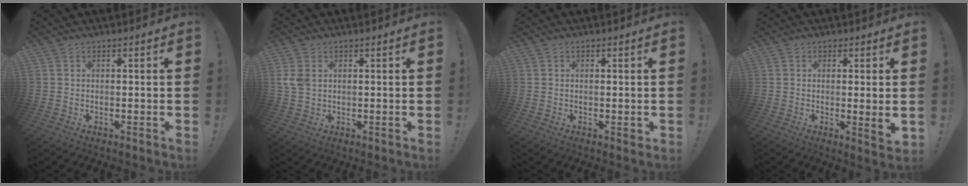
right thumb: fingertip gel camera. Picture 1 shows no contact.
{"total": 4.0, "force": [1.3, 2.8, 2.6], "torque": [-0.052, 0.000, 0.026]}
{"total": 1.1, "force": [0.1, 0.8, 0.7], "torque": [-0.011, 0.002, 0.003]}
{"total": 3.3, "force": [0.7, 0.0, 3.2], "torque": [-0.037, -0.015, 0.011]}